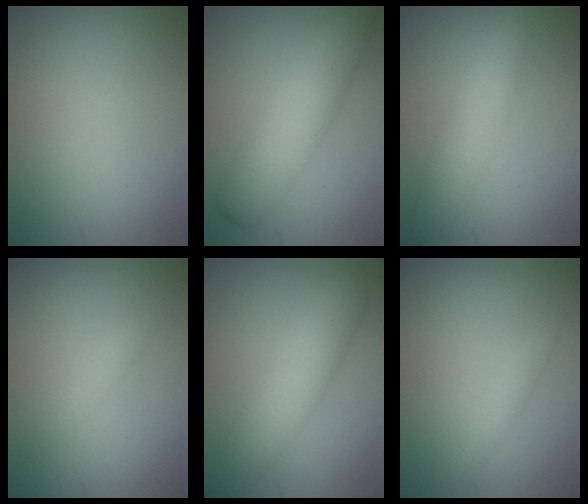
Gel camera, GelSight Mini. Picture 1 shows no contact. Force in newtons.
{"total": 5.8, "press": 5.8, "slide": 0.1}
{"total": 4.3, "press": 4.3, "slide": 0.2}
{"total": 1.2, "press": 1.2, "slide": 0.1}
{"total": 5.3, "press": 5.3, "slide": 0.2}
{"total": 1.1, "press": 1.1, "slide": 0.1}